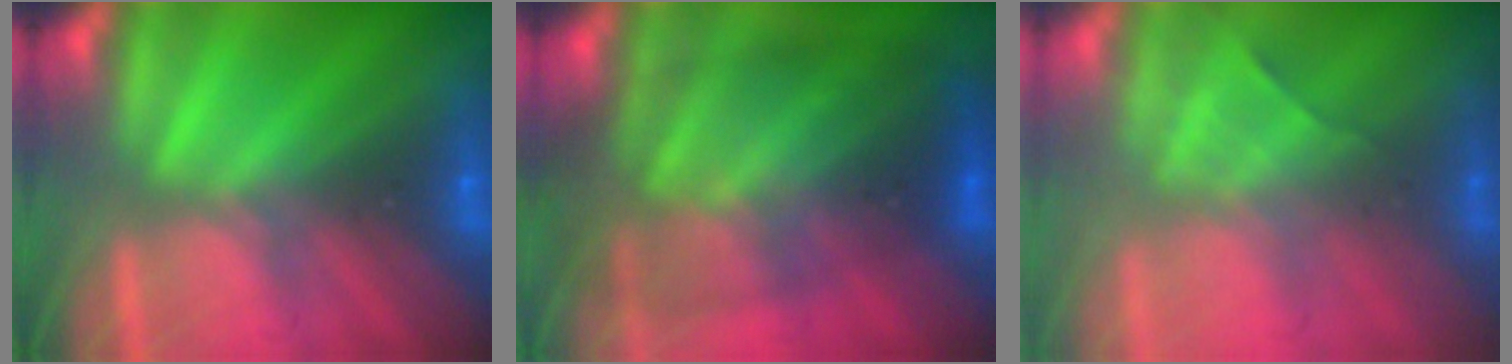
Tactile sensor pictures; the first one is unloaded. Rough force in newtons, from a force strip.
{"total": 7.8}
{"total": 2.4}